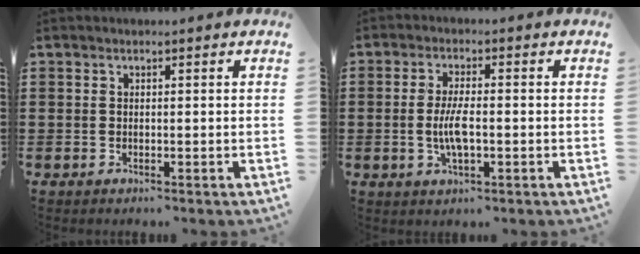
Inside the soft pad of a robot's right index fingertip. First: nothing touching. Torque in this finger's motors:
{"motor_torque": [0.99, 1.15, 0.15, 0.08]}